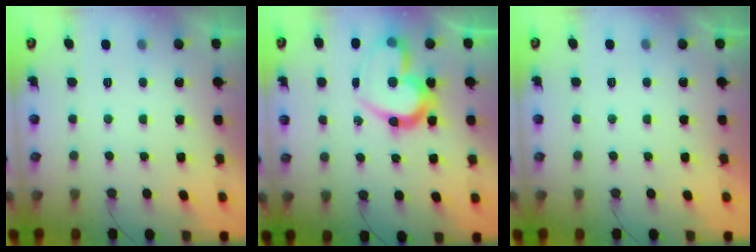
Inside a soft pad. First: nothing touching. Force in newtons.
{"total": 18.5, "press": 18.4, "slide": 1.6}
{"total": 1.8, "press": 1.7, "slide": 0.1}